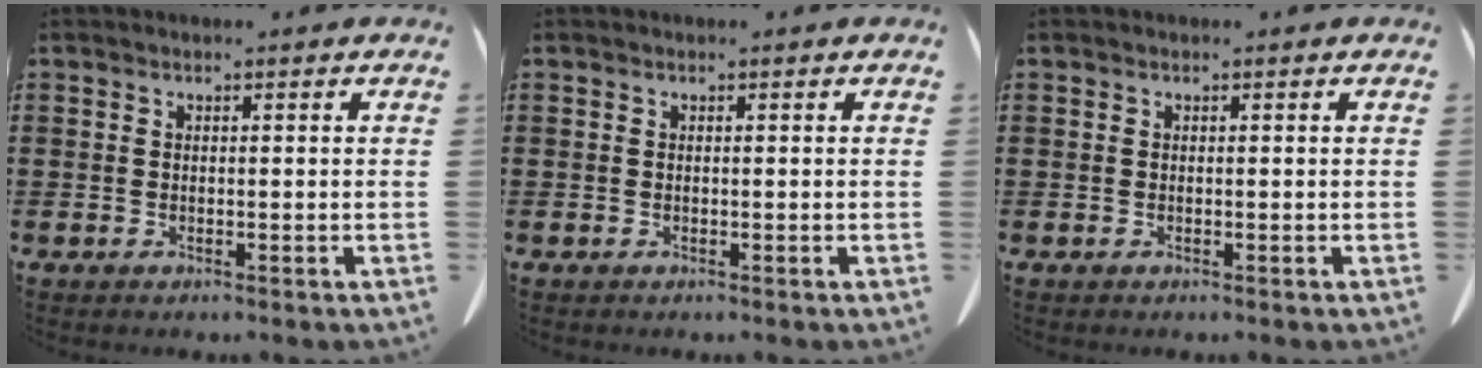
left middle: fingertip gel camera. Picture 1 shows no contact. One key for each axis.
{"total": 0.0}
{"total": 0.0}